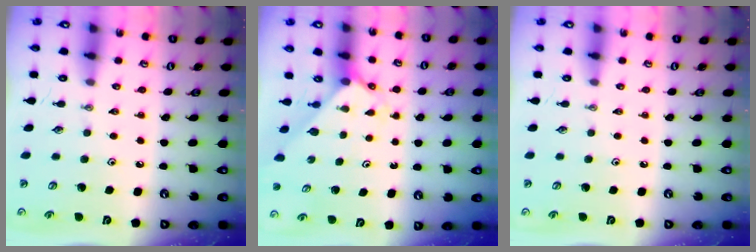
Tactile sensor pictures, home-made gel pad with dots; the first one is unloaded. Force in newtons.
{"total": 2.3, "press": 2.3, "slide": 0.2}
{"total": 0.0}